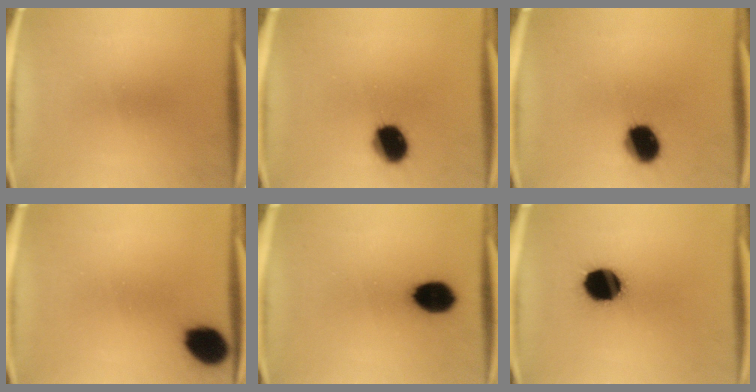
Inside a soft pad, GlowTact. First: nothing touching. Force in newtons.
{"total": 10.5}
{"total": 10.5}
{"total": 9.3}
{"total": 9.4}
{"total": 14.7}